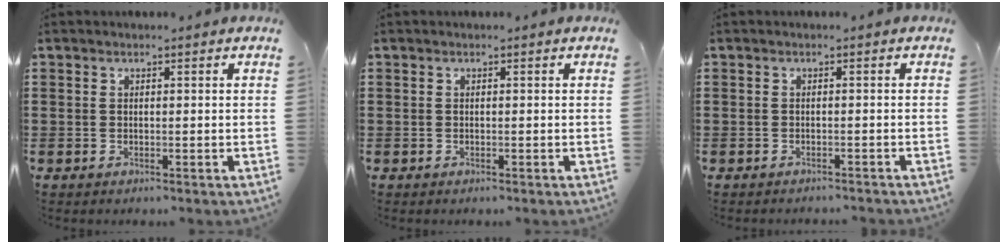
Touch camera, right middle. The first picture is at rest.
{"total": 0.0}
{"total": 0.7, "force": [-0.7, -0.1, 0.0], "torque": [-0.003, -0.002, -0.015]}